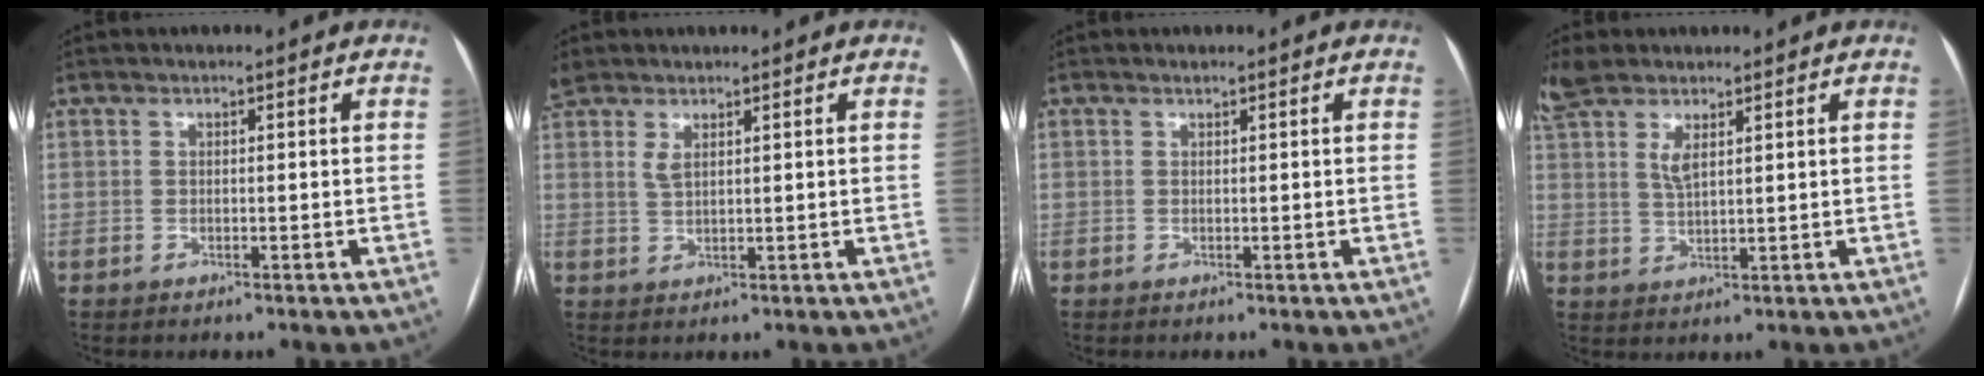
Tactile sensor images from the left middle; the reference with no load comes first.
{"total": 4.4, "force": [3.0, 1.9, 2.6], "torque": [-0.075, 0.009, 0.070]}
{"total": 0.0}
{"total": 6.9, "force": [4.4, 2.2, 4.9], "torque": [-0.118, 0.008, 0.092]}